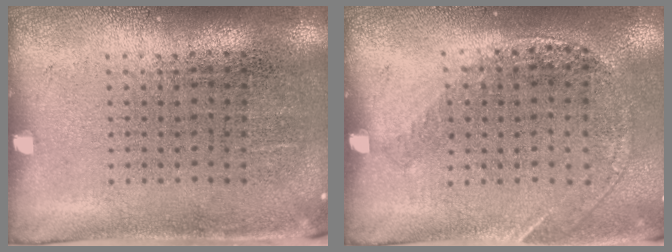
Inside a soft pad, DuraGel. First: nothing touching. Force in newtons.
{"total": 1.2, "press": 1.1, "slide": 0.4}